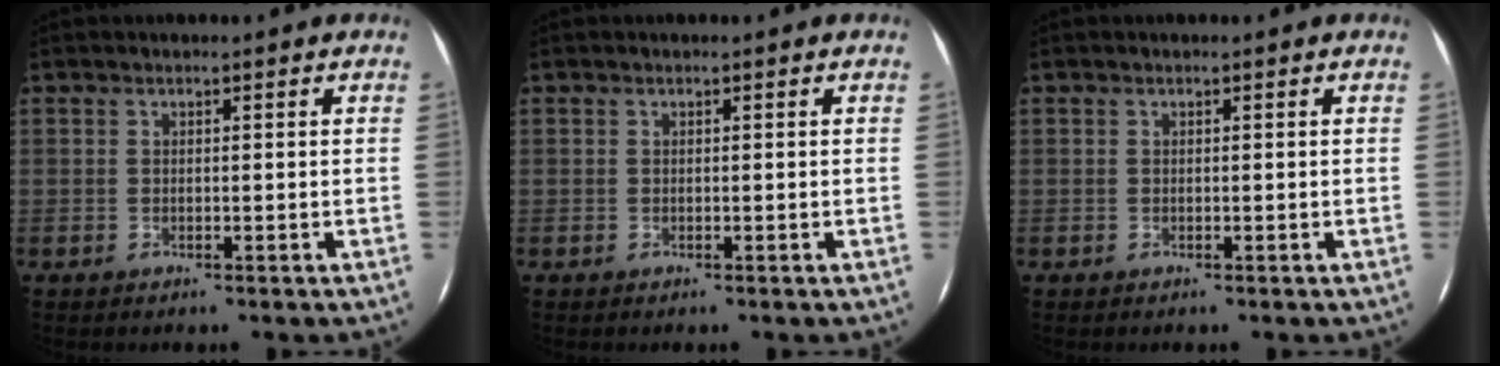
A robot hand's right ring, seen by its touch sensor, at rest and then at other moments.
{"total": 0.0}
{"total": 0.0}